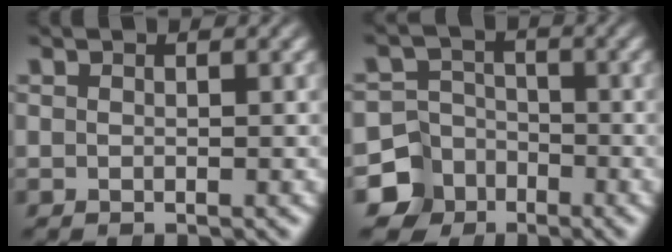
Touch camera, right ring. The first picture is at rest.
{"total": 8.5, "force": [-4.2, 7.0, 2.3], "torque": [-0.032, -0.041, -0.063]}